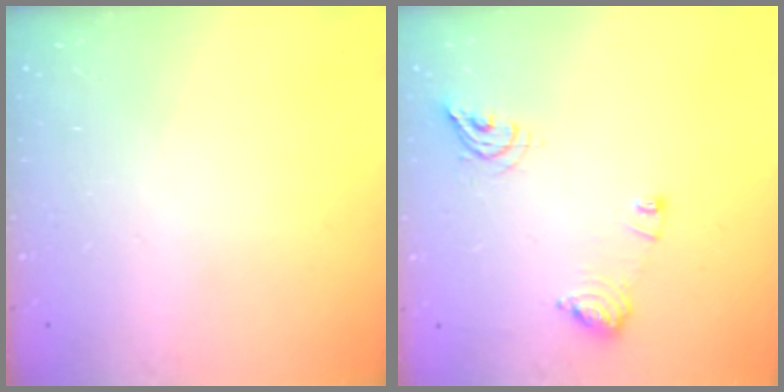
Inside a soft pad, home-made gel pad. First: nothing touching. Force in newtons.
{"total": 9.0, "press": 9.0, "slide": 0.7}